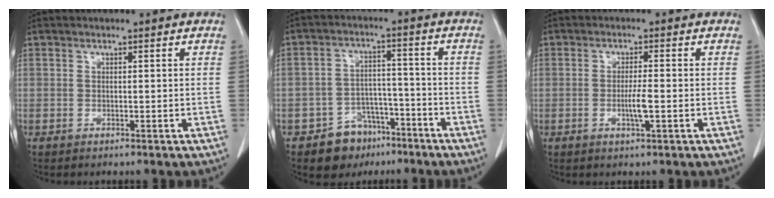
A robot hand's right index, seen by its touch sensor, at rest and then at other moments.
{"total": 7.6, "force": [-5.0, 5.5, 1.7], "torque": [-0.022, 0.016, -0.073]}
{"total": 5.6, "force": [-1.3, 0.2, 5.5], "torque": [-0.104, -0.010, -0.023]}